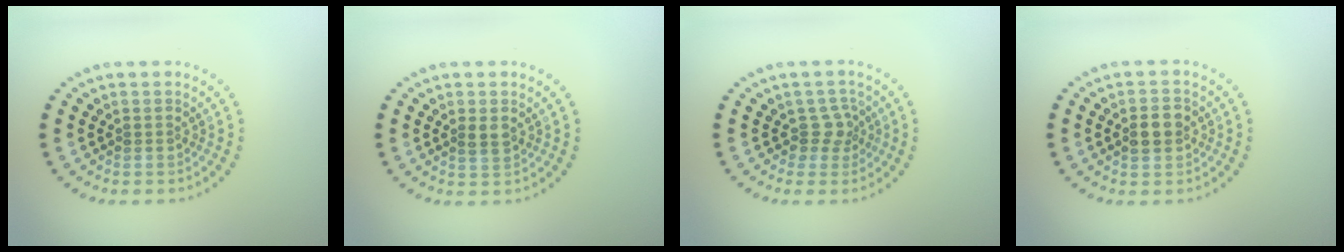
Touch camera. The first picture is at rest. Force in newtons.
{"total": 1.4, "press": 1.3, "slide": 0.4}
{"total": 1.9, "press": 1.4, "slide": 1.2}
{"total": 2.9, "press": 2.9, "slide": 0.1}